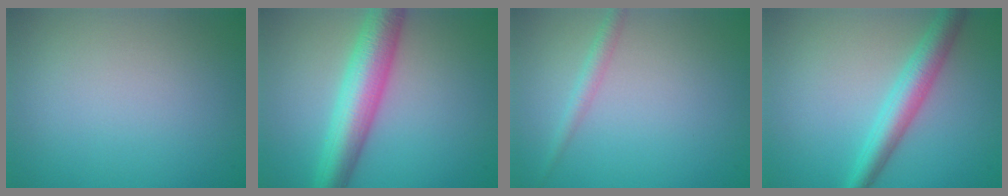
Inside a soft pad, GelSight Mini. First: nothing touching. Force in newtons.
{"total": 7.1, "press": 7.1, "slide": 0.1}
{"total": 1.6, "press": 1.6, "slide": 0.1}
{"total": 4.1, "press": 4.1, "slide": 0.1}